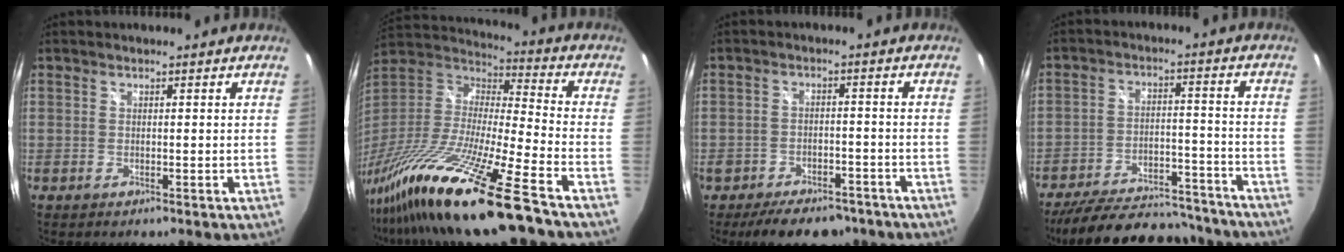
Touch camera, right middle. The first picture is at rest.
{"total": 25.7, "force": [-18.2, 0.9, 18.1], "torque": [-0.338, -0.053, -0.329]}
{"total": 11.0, "force": [-8.5, 5.2, 4.6], "torque": [-0.106, -0.004, -0.117]}
{"total": 23.7, "force": [-20.5, 7.6, 9.3], "torque": [-0.178, 0.012, -0.268]}